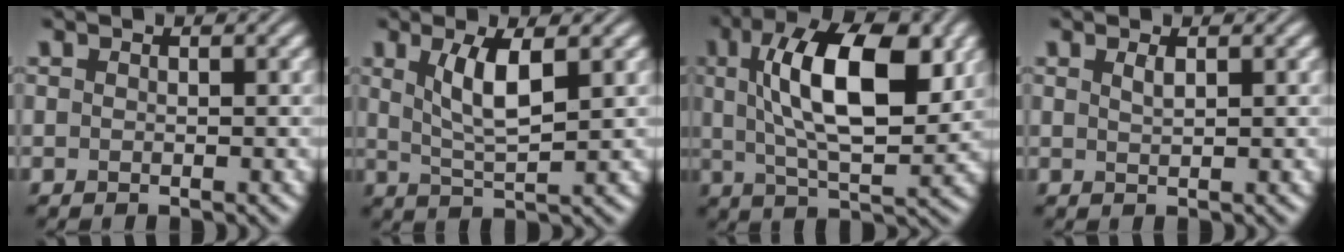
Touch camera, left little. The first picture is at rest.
{"total": 4.4, "force": [1.5, 1.2, 3.9], "torque": [-0.082, -0.004, 0.030]}
{"total": 11.6, "force": [2.8, 4.8, 10.2], "torque": [-0.161, 0.009, 0.042]}
{"total": 0.9, "force": [0.6, 0.3, 0.7], "torque": [-0.012, 0.001, 0.010]}